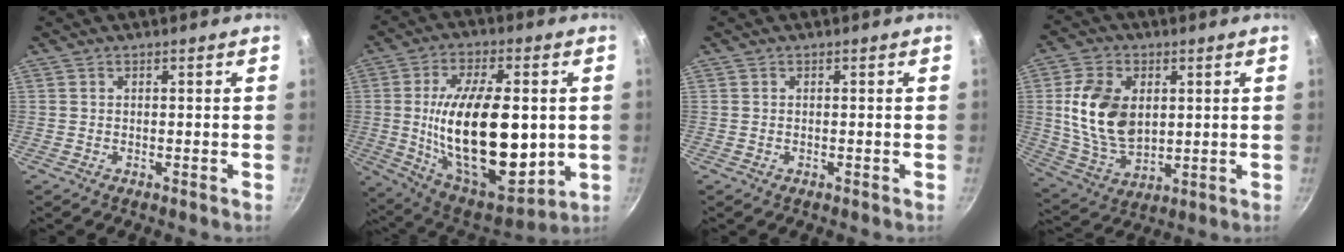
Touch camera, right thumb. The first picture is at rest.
{"total": 26.7, "force": [-0.1, 13.0, 23.3], "torque": [-0.381, -0.014, 0.010]}
{"total": 0.0}
{"total": 14.7, "force": [2.3, 9.8, 10.8], "torque": [-0.186, -0.016, 0.053]}